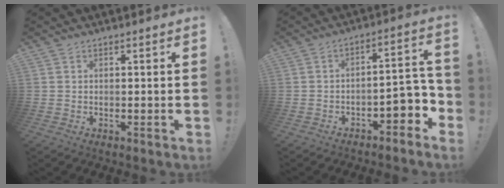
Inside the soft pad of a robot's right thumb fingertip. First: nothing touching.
{"total": 7.1, "force": [-3.2, 3.4, 5.3], "torque": [-0.055, 0.008, -0.056]}